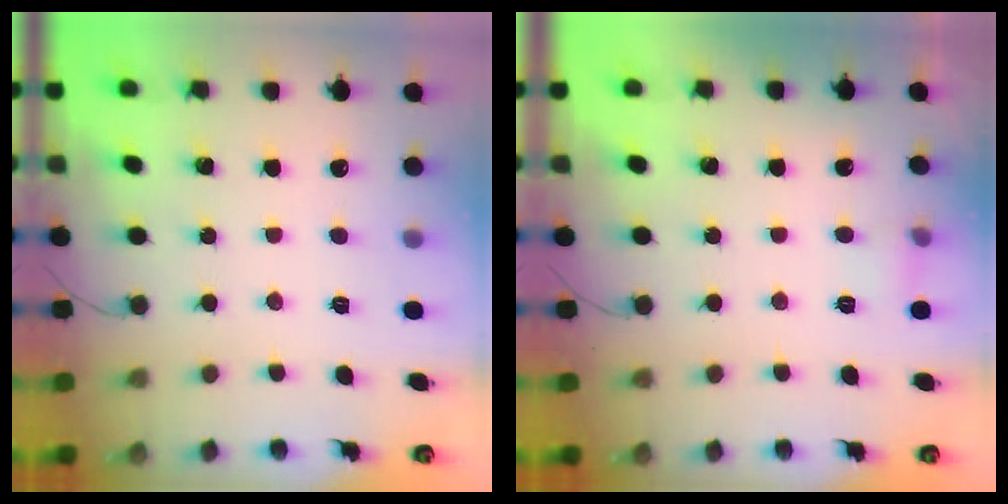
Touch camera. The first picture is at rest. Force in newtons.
{"total": 7.1, "press": 3.9, "slide": 5.9}